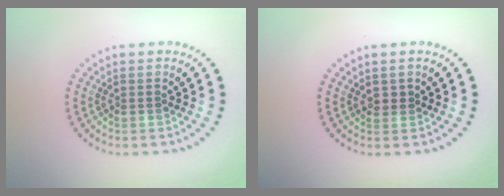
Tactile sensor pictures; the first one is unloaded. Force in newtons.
{"total": 0.6, "press": 0.5, "slide": 0.3}